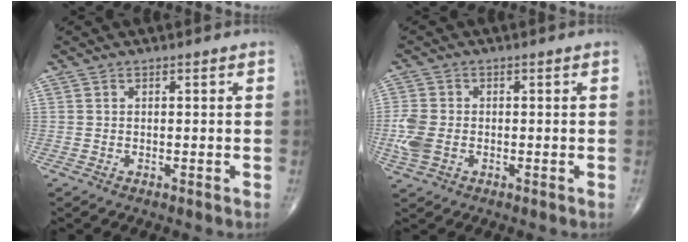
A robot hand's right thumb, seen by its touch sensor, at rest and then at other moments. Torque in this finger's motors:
{"motor_torque": [0.94, 1.12, 0.93, -0.11, 0.06]}